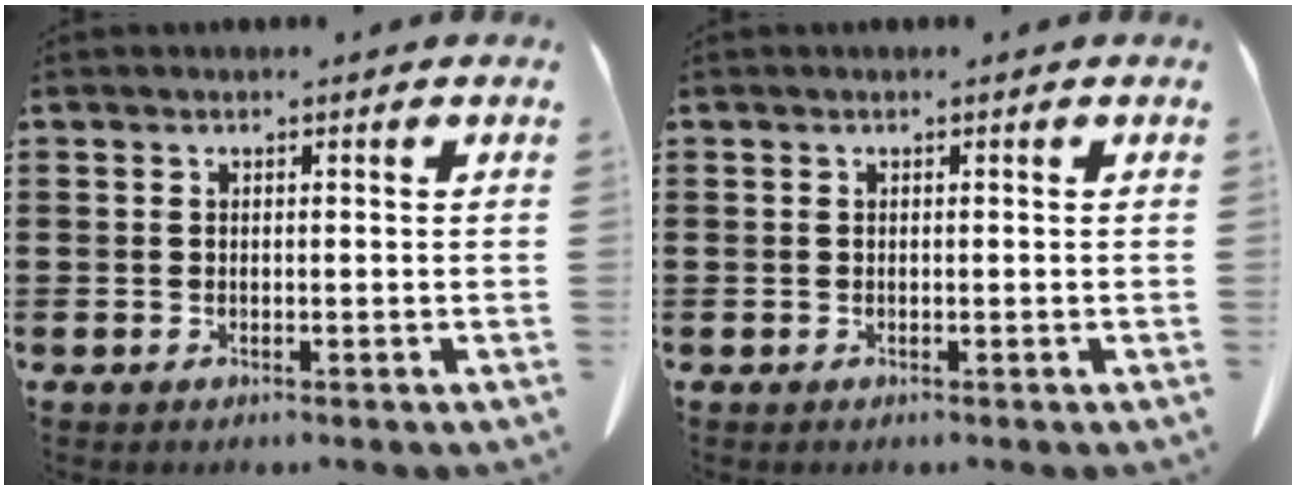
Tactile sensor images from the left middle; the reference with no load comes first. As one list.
[{"total": 0.0}]